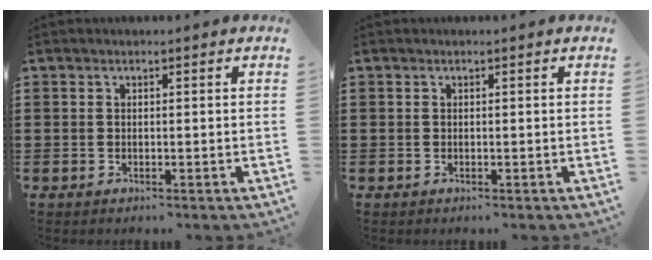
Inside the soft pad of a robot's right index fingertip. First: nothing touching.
{"total": 0.0}